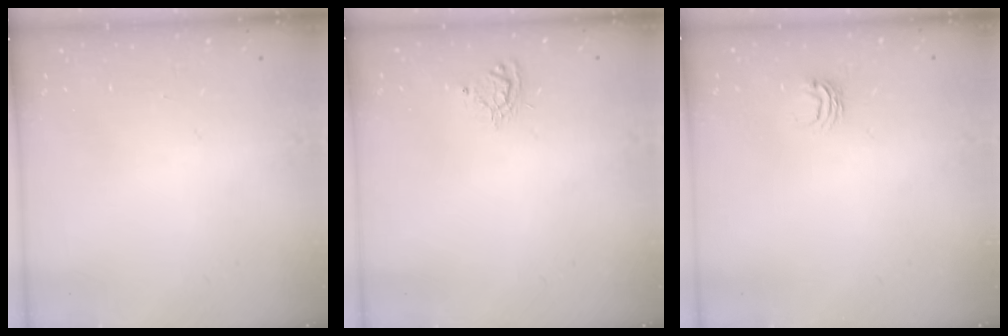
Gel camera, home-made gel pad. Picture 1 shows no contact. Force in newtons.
{"total": 6.8, "press": 6.8, "slide": 0.5}
{"total": 4.9, "press": 4.9, "slide": 0.3}